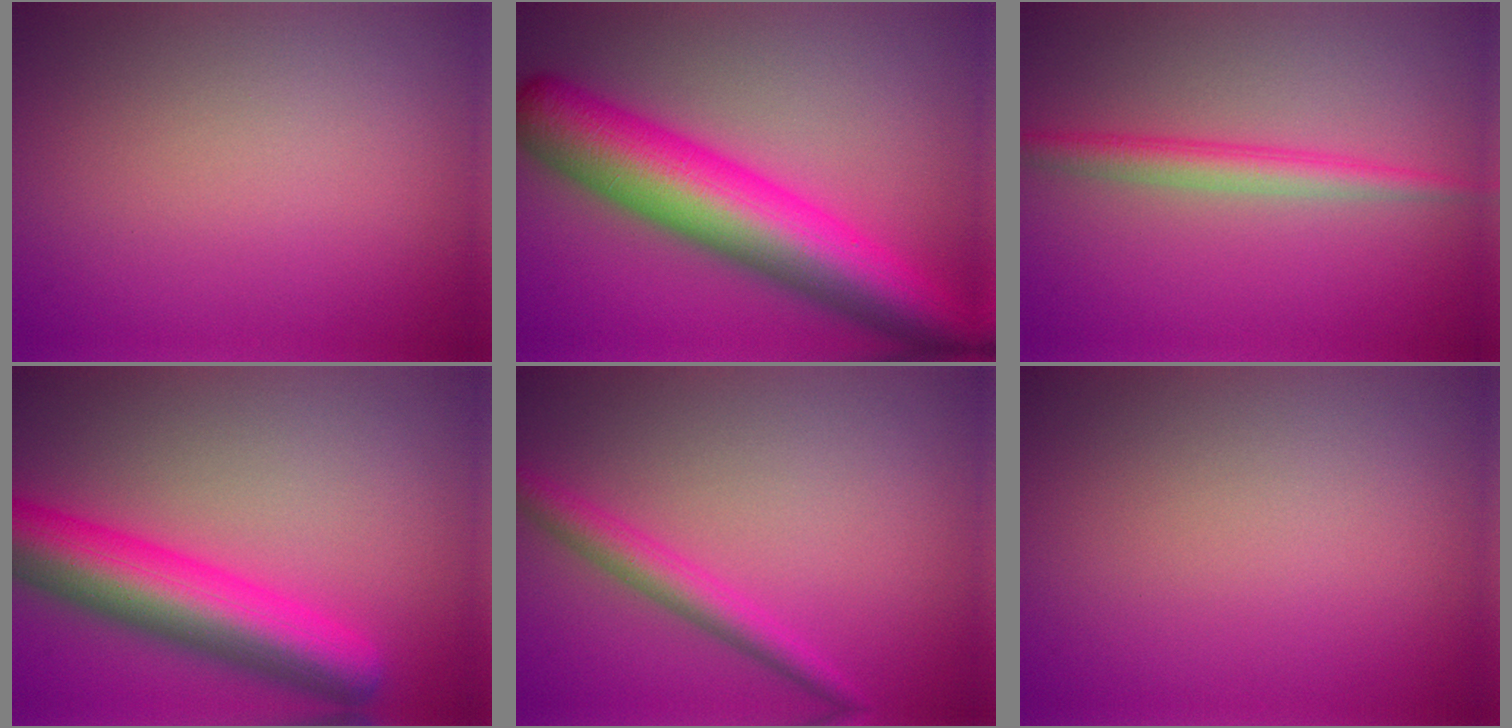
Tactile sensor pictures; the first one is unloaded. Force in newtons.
{"total": 11.6, "press": 11.6, "slide": 0.1}
{"total": 2.7, "press": 2.7, "slide": 0.1}
{"total": 8.7, "press": 8.7, "slide": 0.2}
{"total": 2.9, "press": 2.9, "slide": 0.1}
{"total": 0.0}